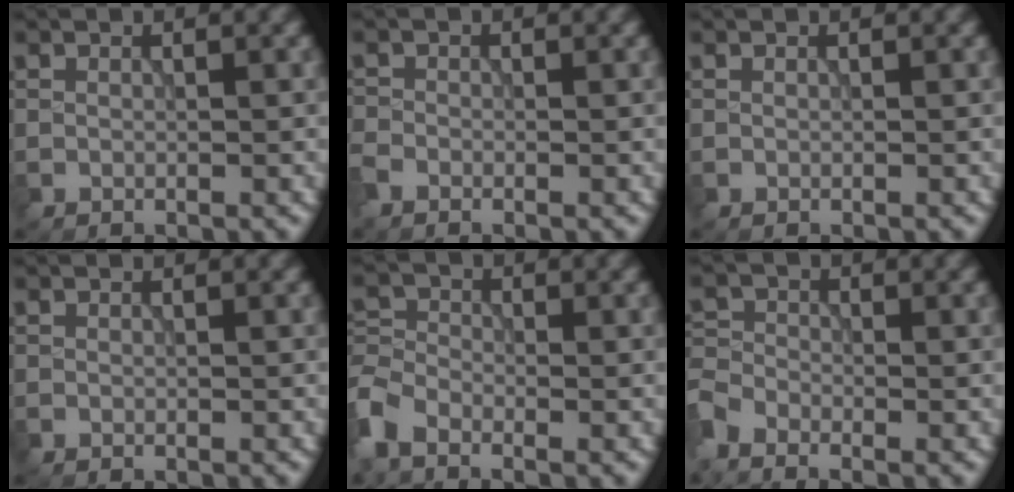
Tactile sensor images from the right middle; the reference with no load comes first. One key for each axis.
{"total": 1.4, "fx": -1.1, "fy": 0.6, "fz": 0.5, "tx": -0.012, "ty": -0.004, "tz": -0.033}
{"total": 0.0}
{"total": 0.0}
{"total": 3.7, "fx": -2.6, "fy": 1.9, "fz": 1.8, "tx": -0.042, "ty": -0.004, "tz": -0.071}
{"total": 3.5, "fx": -2.8, "fy": 1.5, "fz": 1.5, "tx": -0.043, "ty": -0.011, "tz": -0.056}